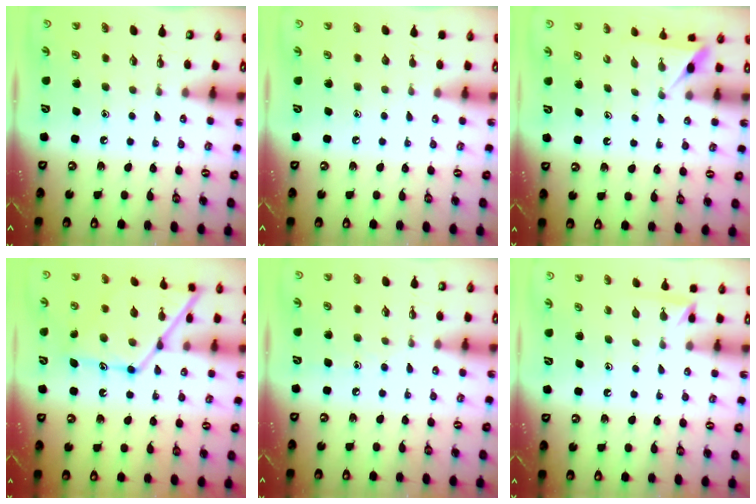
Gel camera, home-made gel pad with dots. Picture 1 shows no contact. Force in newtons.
{"total": 0.0}
{"total": 2.5, "press": 2.5, "slide": 0.2}
{"total": 15.6, "press": 15.5, "slide": 1.3}
{"total": 5.4, "press": 5.4, "slide": 0.6}
{"total": 2.9, "press": 2.9, "slide": 0.3}